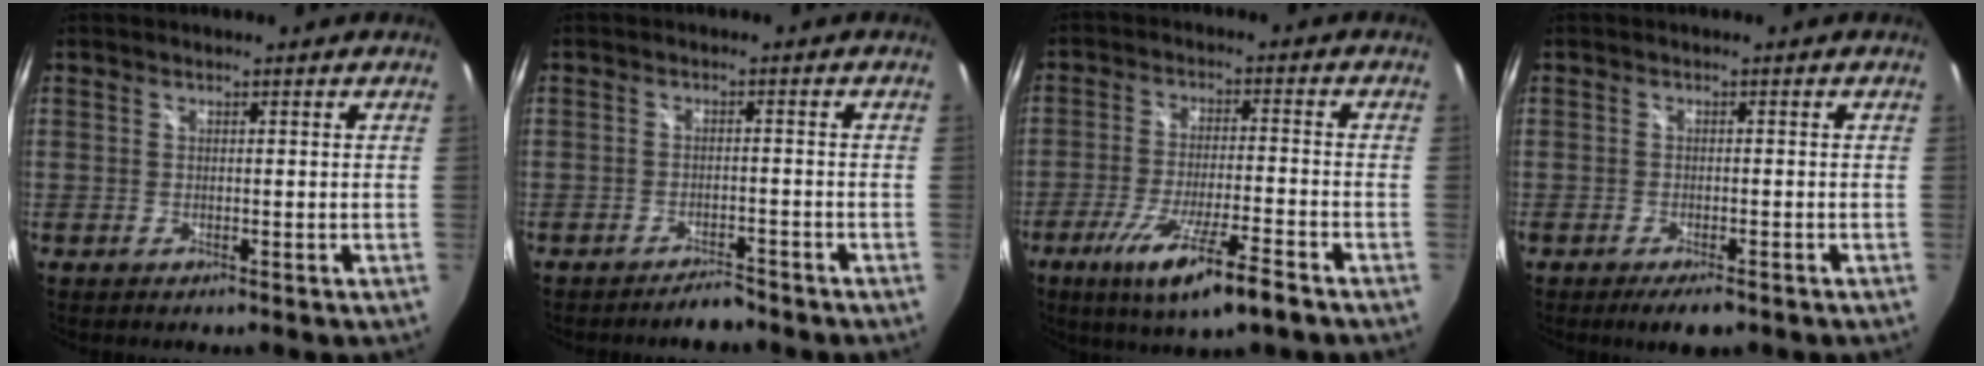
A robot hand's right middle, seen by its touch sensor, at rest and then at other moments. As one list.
[{"total": 3.1, "force": [-2.9, 0.8, 0.9], "torque": [-0.026, -0.003, -0.046]}, {"total": 12.6, "force": [-7.7, 1.1, 9.9], "torque": [-0.198, -0.035, -0.135]}, {"total": 4.1, "force": [-2.9, 1.3, 2.6], "torque": [-0.053, -0.013, -0.047]}]